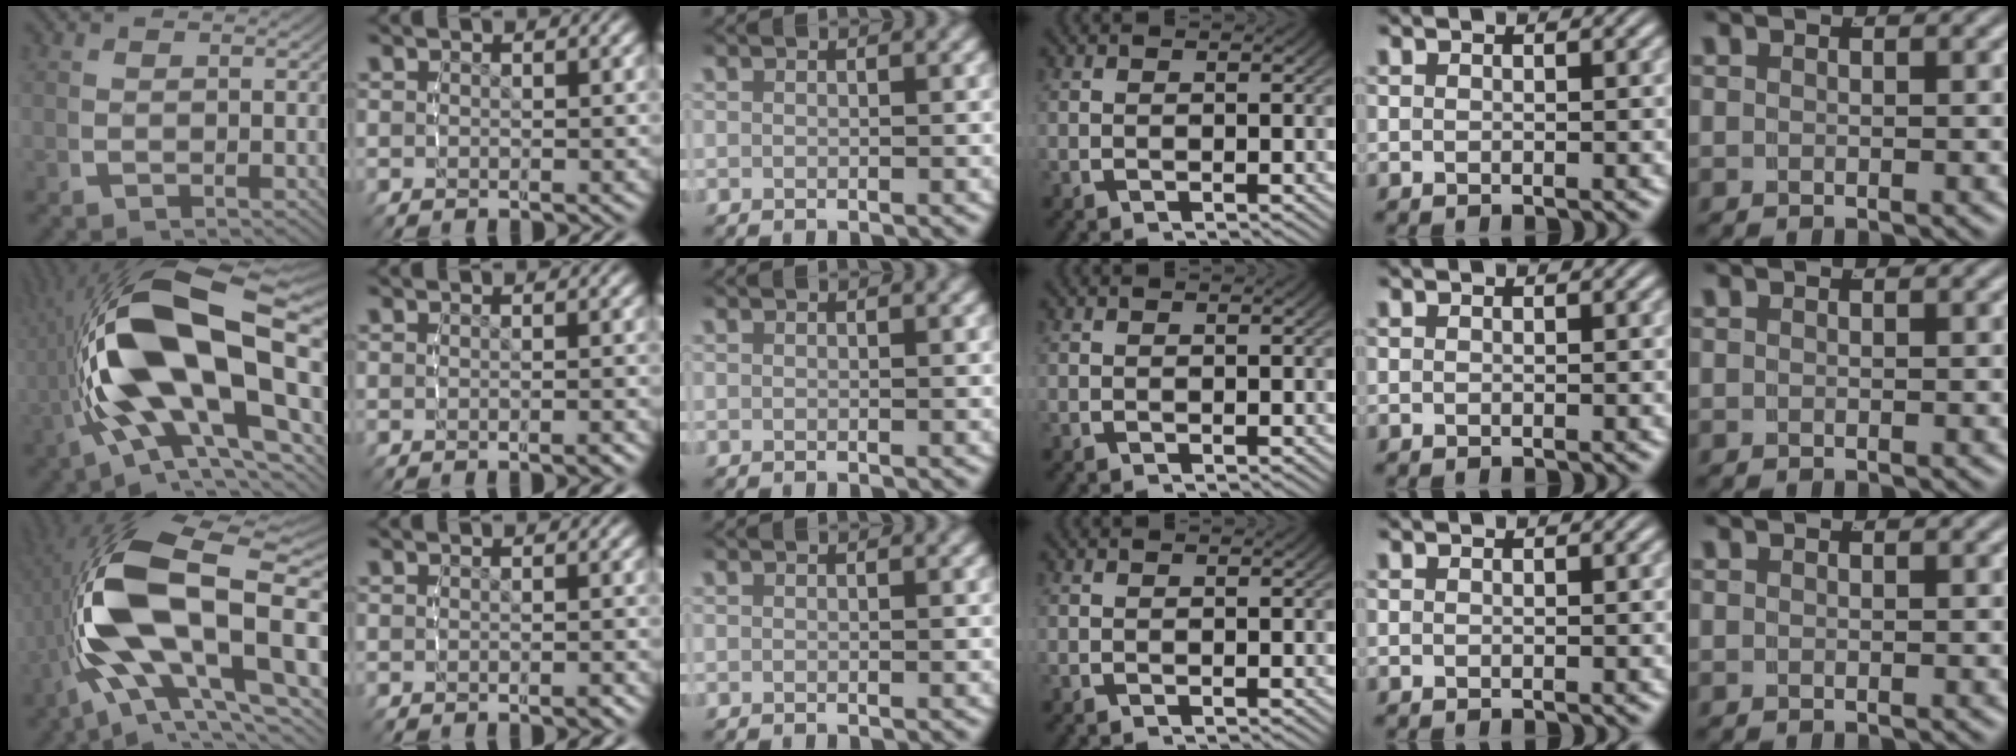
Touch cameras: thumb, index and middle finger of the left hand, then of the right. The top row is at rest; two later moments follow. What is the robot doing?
{"motion": "lift_and_place", "object": "button"}